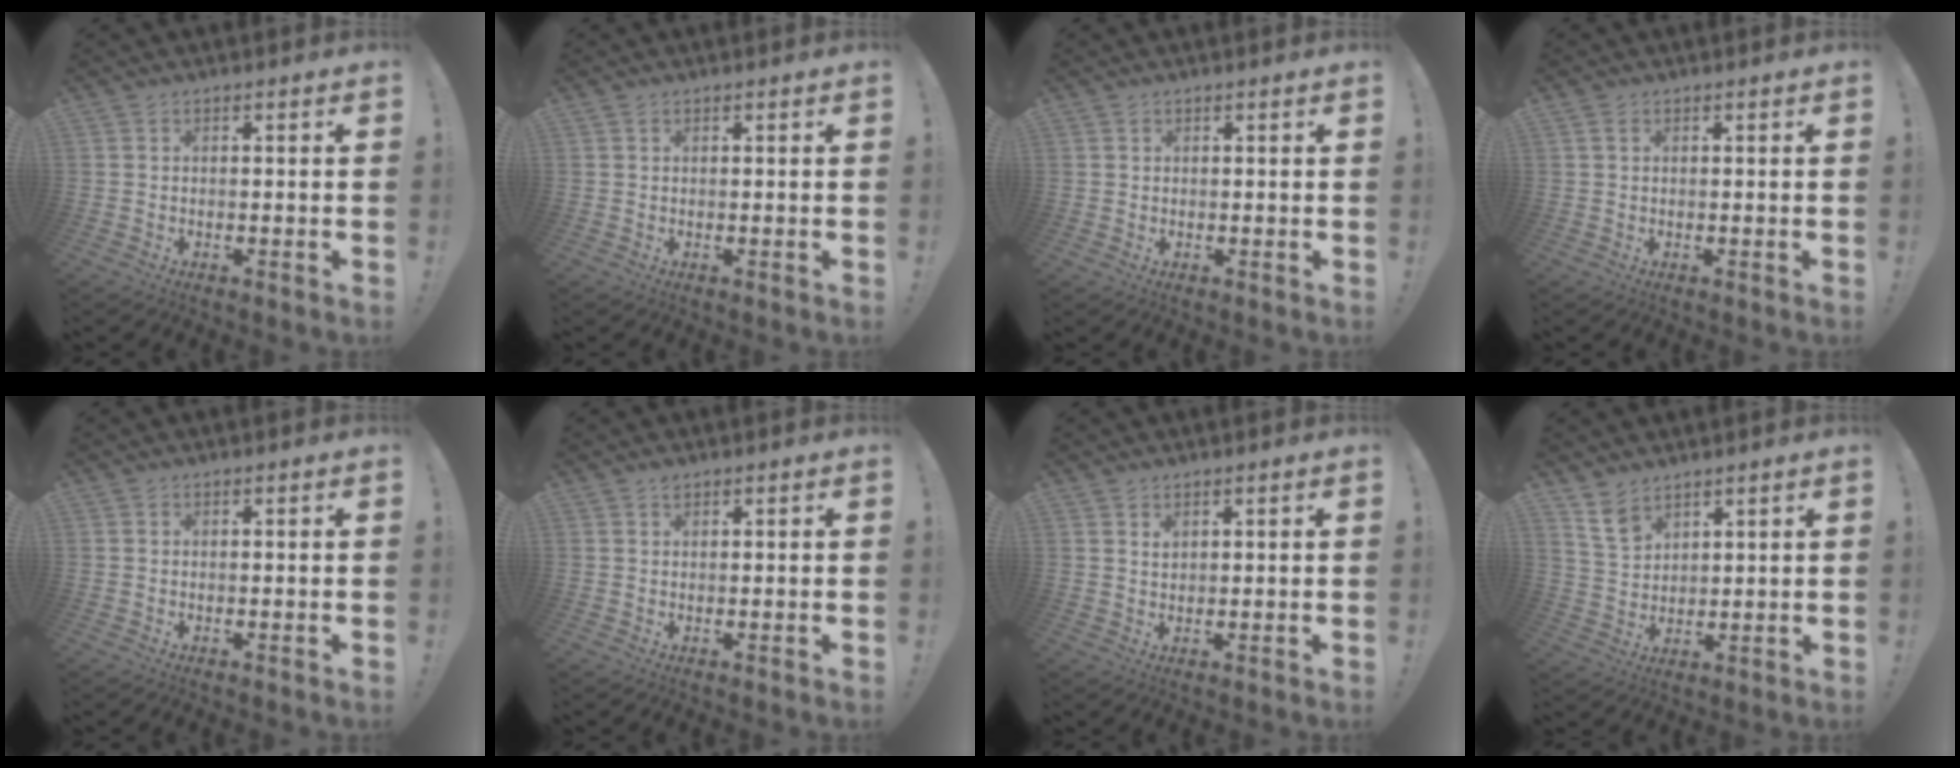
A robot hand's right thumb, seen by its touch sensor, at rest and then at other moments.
{"total": 0.6, "force": [0.4, 0.4, 0.1], "torque": [0.001, -0.002, 0.007]}
{"total": 3.1, "force": [1.5, 2.7, 0.3], "torque": [0.002, -0.008, 0.027]}
{"total": 1.4, "force": [0.7, 0.9, 0.9], "torque": [-0.020, 0.002, 0.014]}
{"total": 0.0}
{"total": 0.9, "force": [0.8, 0.3, 0.3], "torque": [0.001, -0.003, 0.014]}
{"total": 1.7, "force": [1.4, 0.9, 0.6], "torque": [0.002, -0.009, 0.023]}
{"total": 7.6, "force": [5.7, 4.4, 2.6], "torque": [-0.046, -0.034, 0.112]}